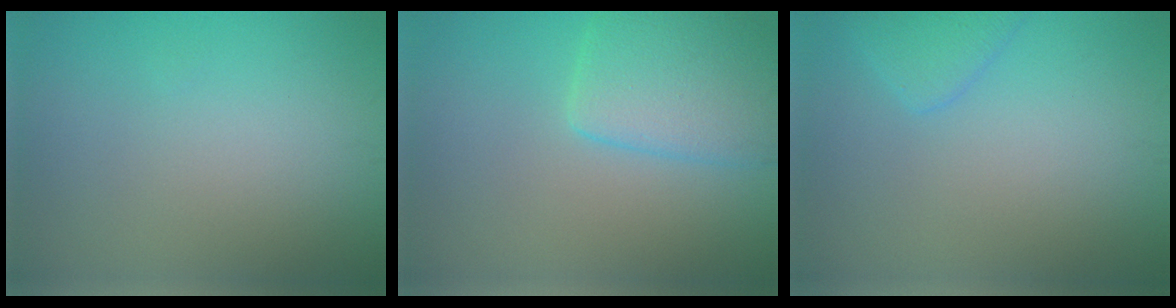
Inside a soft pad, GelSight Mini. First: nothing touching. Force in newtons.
{"total": 4.6, "press": 4.6, "slide": 0.5}
{"total": 2.0, "press": 1.9, "slide": 0.0}